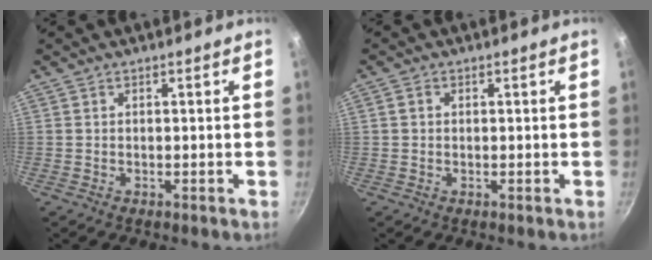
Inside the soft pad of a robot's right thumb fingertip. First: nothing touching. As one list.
[{"total": 1.3, "force": [0.2, 1.1, 0.6], "torque": [-0.010, 0.005, 0.002]}]